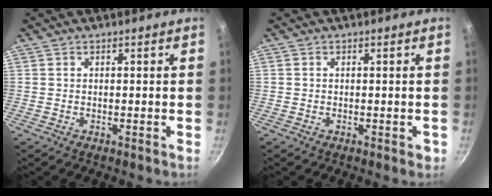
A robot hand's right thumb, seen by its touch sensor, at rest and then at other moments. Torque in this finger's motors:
{"motor_torque": [-0.18, 0.28, -0.23, 0.05, 0.02]}